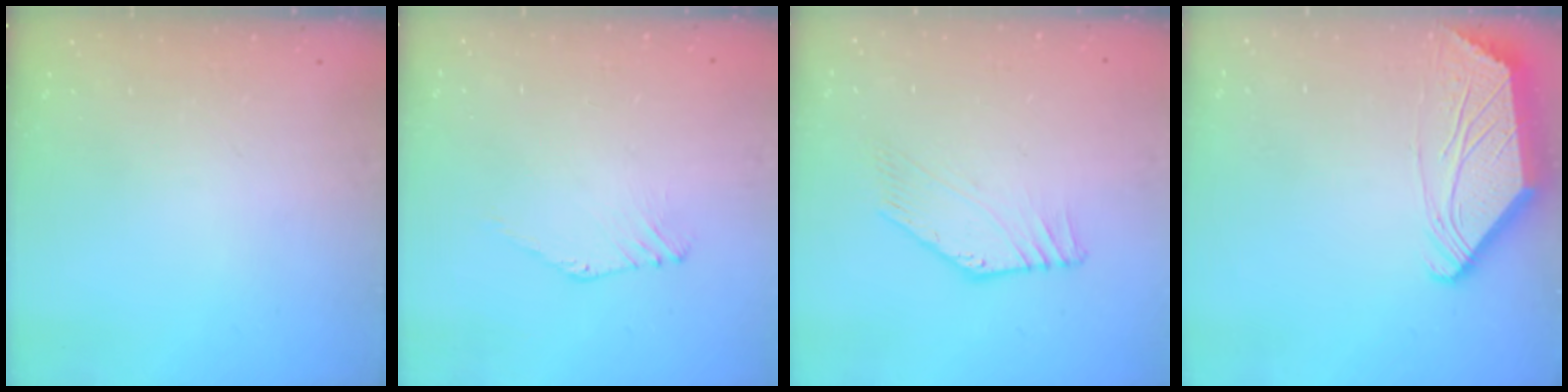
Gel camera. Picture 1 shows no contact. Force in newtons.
{"total": 0.0}
{"total": 2.8, "press": 2.8, "slide": 0.0}
{"total": 3.0, "press": 2.9, "slide": 0.4}